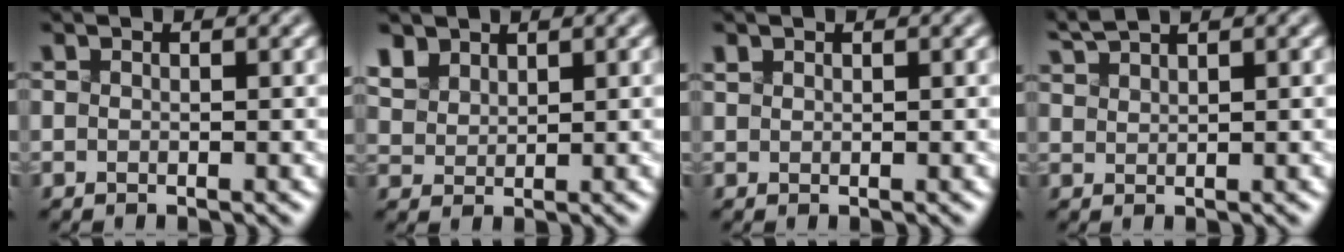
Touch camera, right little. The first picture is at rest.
{"total": 4.5, "force": [2.9, 2.8, 2.0], "torque": [-0.084, 0.011, 0.066]}
{"total": 0.5, "force": [0.4, 0.4, 0.1], "torque": [-0.008, 0.007, 0.011]}
{"total": 2.2, "force": [2.1, -0.1, 0.7], "torque": [-0.024, 0.014, 0.053]}